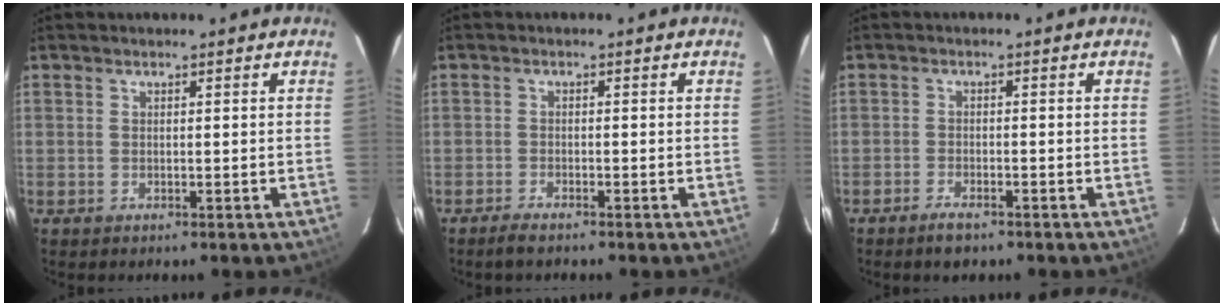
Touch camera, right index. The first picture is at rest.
{"total": 2.2, "force": [-2.0, 0.4, 1.0], "torque": [-0.032, -0.004, -0.038]}
{"total": 3.2, "force": [-2.5, 1.2, 1.6], "torque": [-0.045, -0.003, -0.047]}